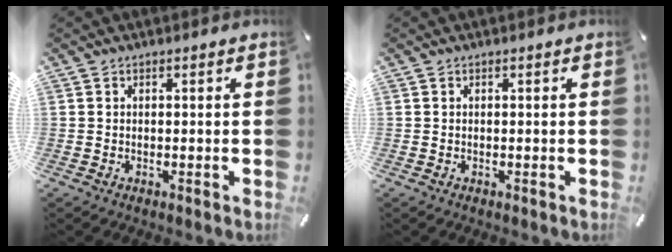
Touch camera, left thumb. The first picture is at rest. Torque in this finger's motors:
{"motor_torque": [0.00, 0.00, 0.00, 0.00, 0.00]}